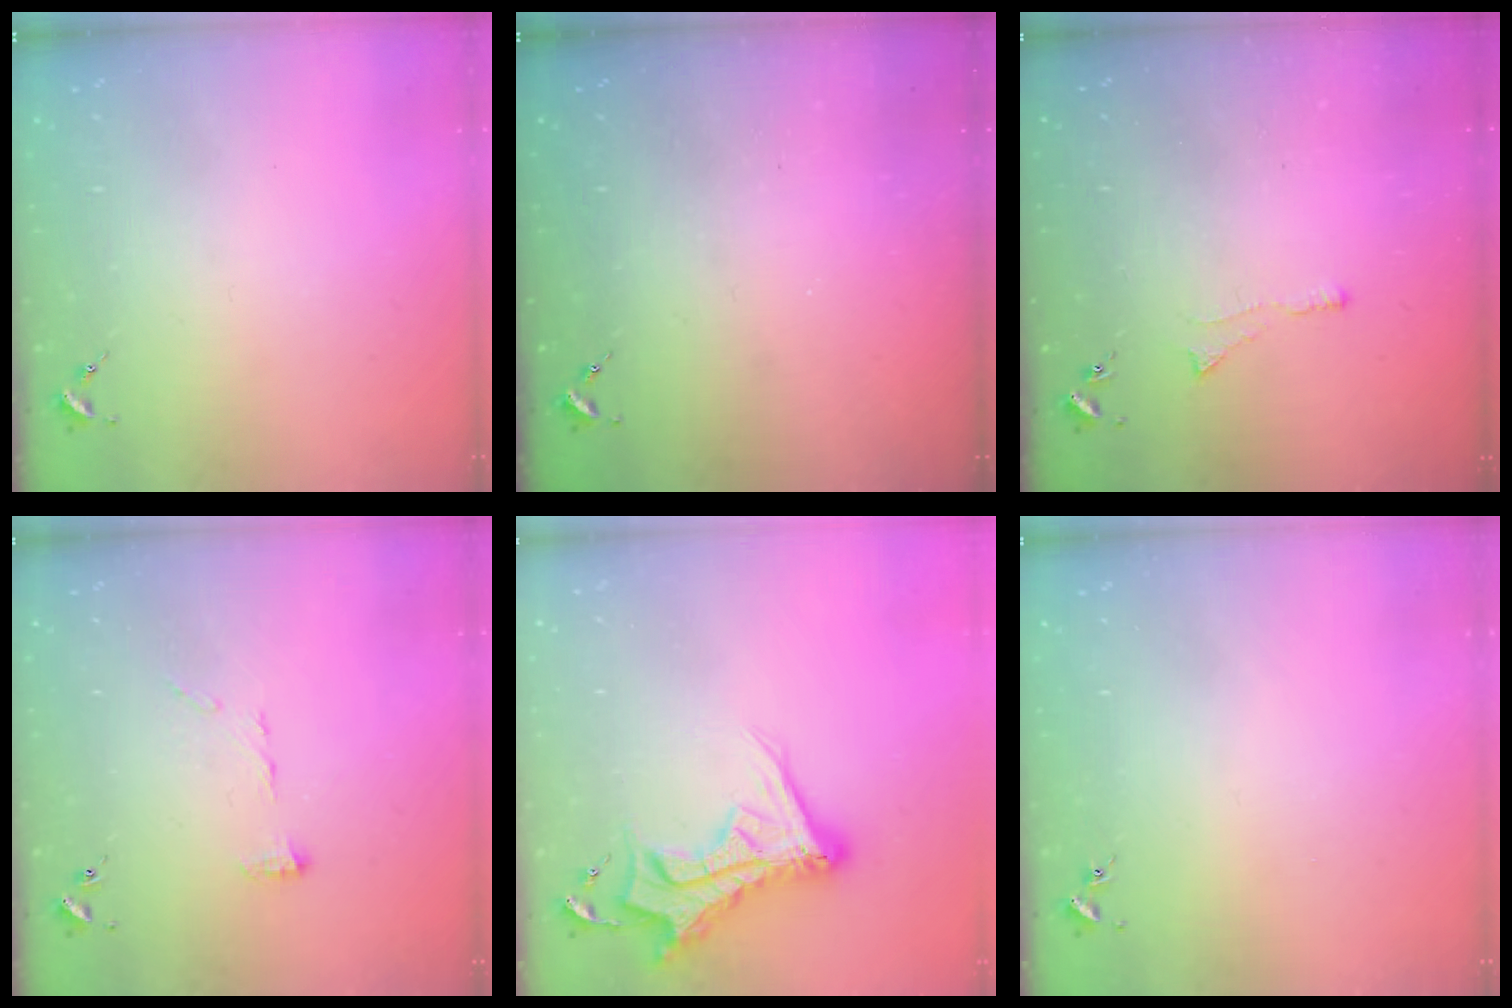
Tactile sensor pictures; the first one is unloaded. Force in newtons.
{"total": 0.0}
{"total": 3.0, "press": 2.9, "slide": 0.5}
{"total": 7.1, "press": 7.0, "slide": 0.7}
{"total": 16.2, "press": 16.1, "slide": 1.7}
{"total": 0.6, "press": 0.6, "slide": 0.1}